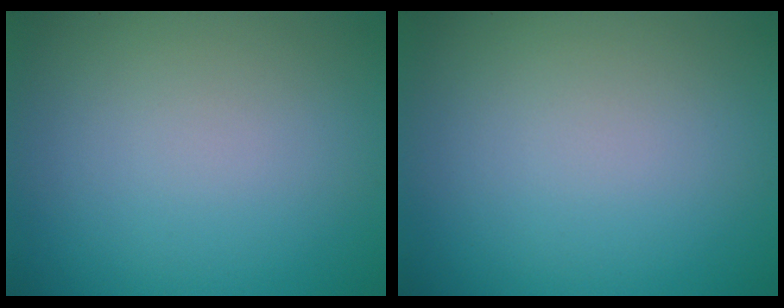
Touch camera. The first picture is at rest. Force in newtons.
{"total": 0.0}